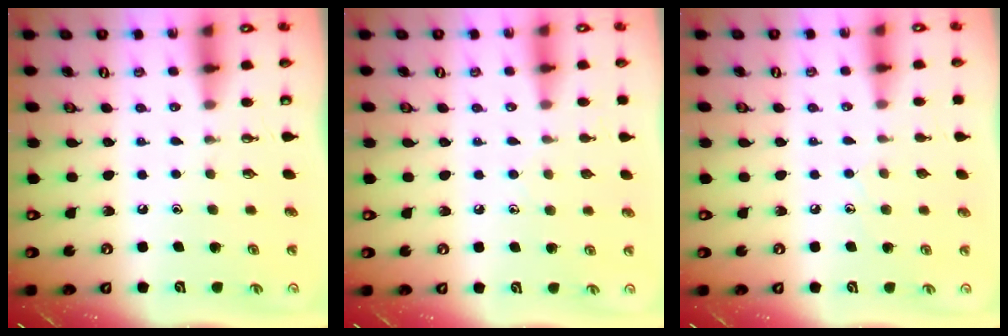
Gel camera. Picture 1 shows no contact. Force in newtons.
{"total": 5.0, "press": 4.9, "slide": 0.5}
{"total": 5.7, "press": 5.6, "slide": 0.6}